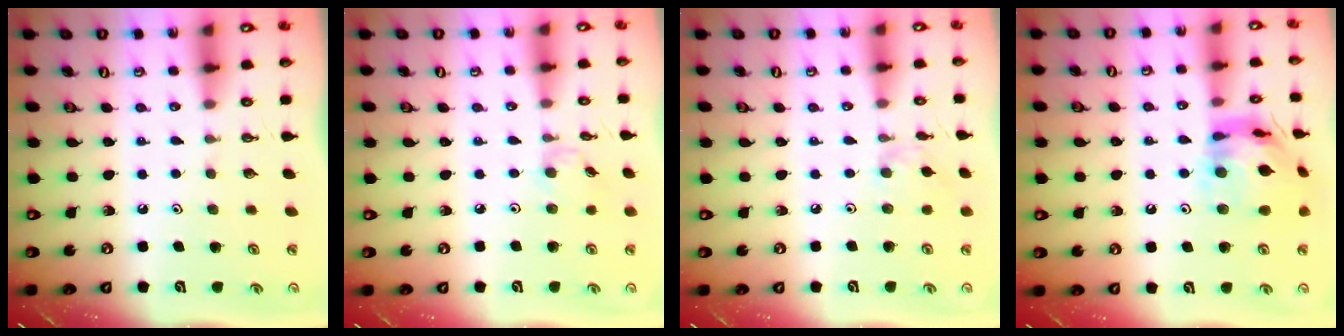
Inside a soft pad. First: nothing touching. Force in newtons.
{"total": 2.5, "press": 2.5, "slide": 0.4}
{"total": 2.1, "press": 2.1, "slide": 0.4}
{"total": 17.3, "press": 17.2, "slide": 1.8}